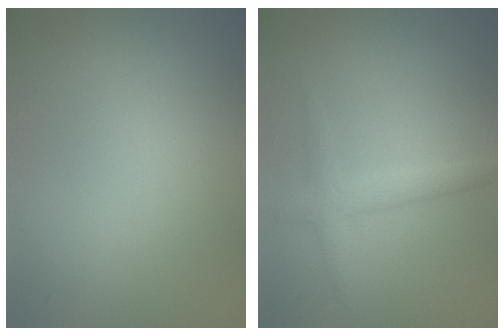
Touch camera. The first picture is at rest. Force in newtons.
{"total": 2.3, "press": 2.3, "slide": 0.1}